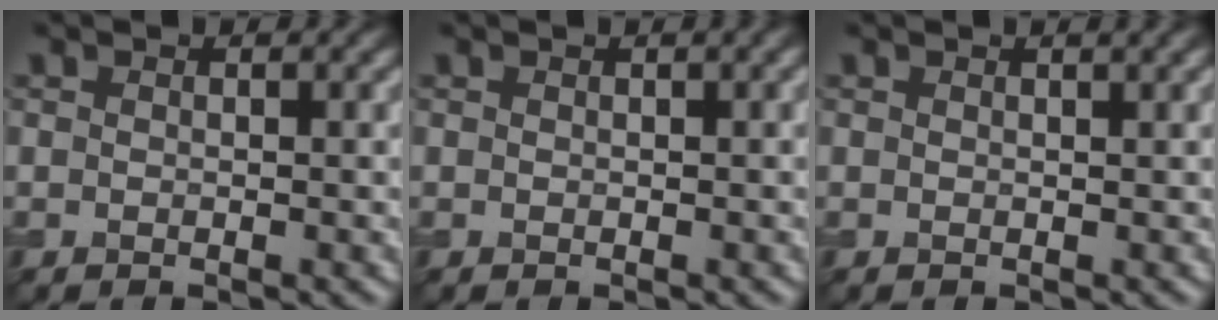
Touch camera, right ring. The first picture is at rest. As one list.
[{"total": 0.9, "force": [0.4, 0.2, 0.7], "torque": [-0.004, 0.012, 0.004]}, {"total": 1.1, "force": [0.7, 0.3, 0.8], "torque": [-0.004, 0.003, 0.006]}]